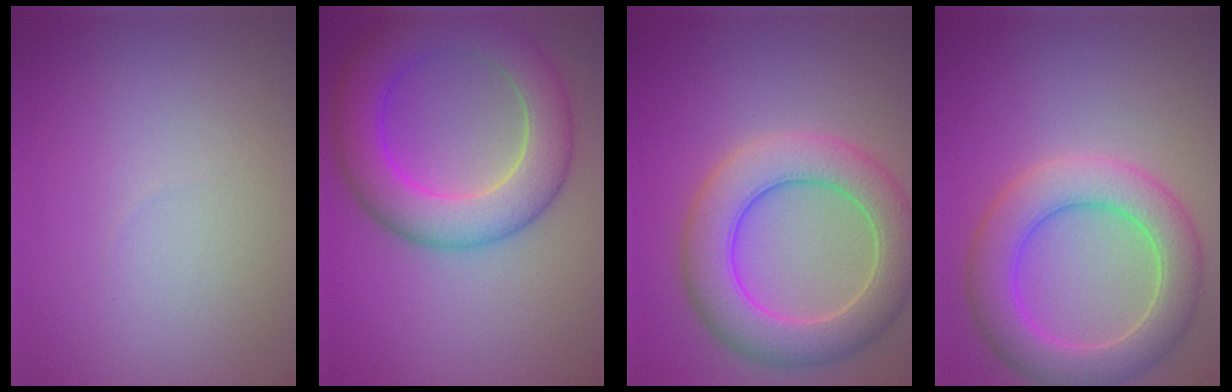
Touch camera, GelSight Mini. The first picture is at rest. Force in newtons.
{"total": 7.4, "press": 7.4, "slide": 0.3}
{"total": 7.1, "press": 7.1, "slide": 0.3}
{"total": 6.4, "press": 6.4, "slide": 0.4}